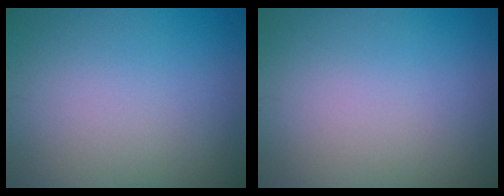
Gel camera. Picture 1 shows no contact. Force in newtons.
{"total": 0.0}